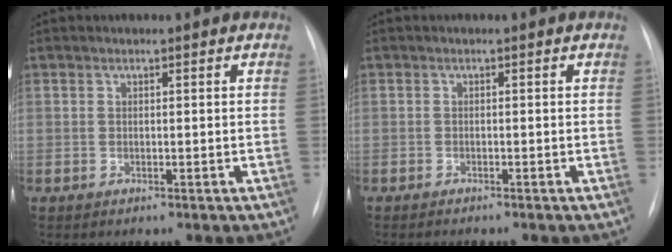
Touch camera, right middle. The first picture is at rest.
{"total": 1.7, "force": [-1.5, 0.1, 0.7], "torque": [-0.011, -0.004, -0.019]}